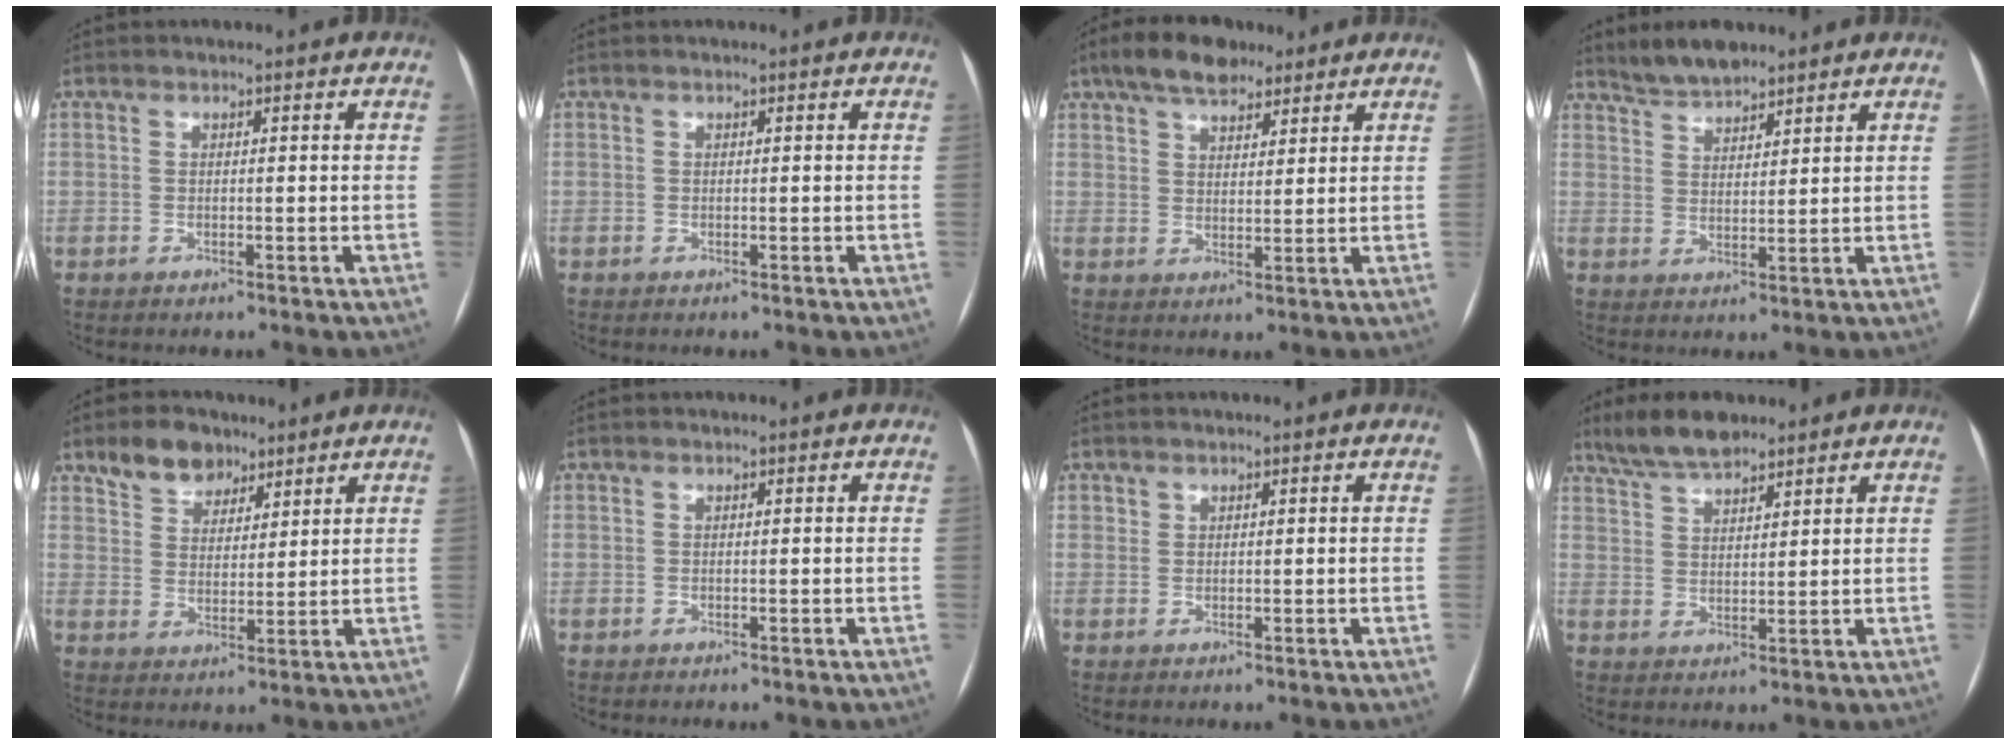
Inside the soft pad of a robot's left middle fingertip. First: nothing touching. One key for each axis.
{"total": 0.0}
{"total": 8.6, "fx": 6.2, "fy": 3.8, "fz": 4.6, "tx": -0.082, "ty": 0.021, "tz": 0.107}
{"total": 5.4, "fx": 4.9, "fy": 1.4, "fz": 1.9, "tx": -0.044, "ty": 0.009, "tz": 0.095}
{"total": 6.8, "fx": 4.9, "fy": 4.1, "fz": 2.3, "tx": -0.041, "ty": 0.013, "tz": 0.092}
{"total": 0.0}
{"total": 0.6, "fx": 0.4, "fy": 0.5, "fz": 0.0, "tx": 0.005, "ty": 0.001, "tz": 0.006}
{"total": 7.1, "fx": 5.9, "fy": 2.0, "fz": 3.4, "tx": -0.069, "ty": 0.013, "tz": 0.112}